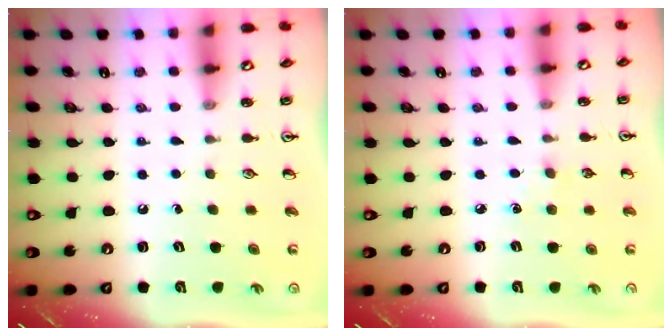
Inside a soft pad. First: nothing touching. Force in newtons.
{"total": 2.8, "press": 2.8, "slide": 0.4}